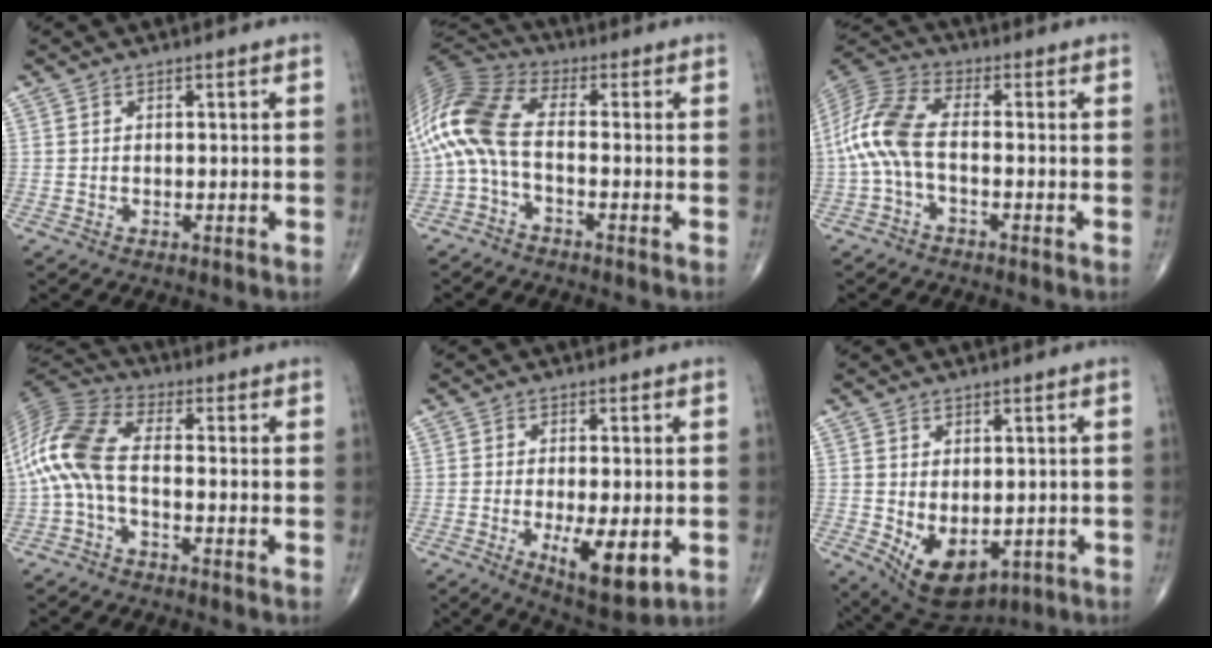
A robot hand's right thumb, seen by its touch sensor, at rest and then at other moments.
{"total": 13.7, "force": [-2.0, 6.2, 12.0], "torque": [-0.266, 0.044, -0.051]}
{"total": 10.2, "force": [-1.6, 4.3, 9.1], "torque": [-0.213, 0.031, -0.043]}
{"total": 12.3, "force": [-2.0, 5.2, 10.9], "torque": [-0.243, 0.036, -0.051]}
{"total": 10.1, "force": [-2.7, 3.6, 9.1], "torque": [-0.137, -0.020, -0.037]}
{"total": 9.9, "force": [-2.1, 6.1, 7.5], "torque": [-0.104, -0.010, -0.010]}